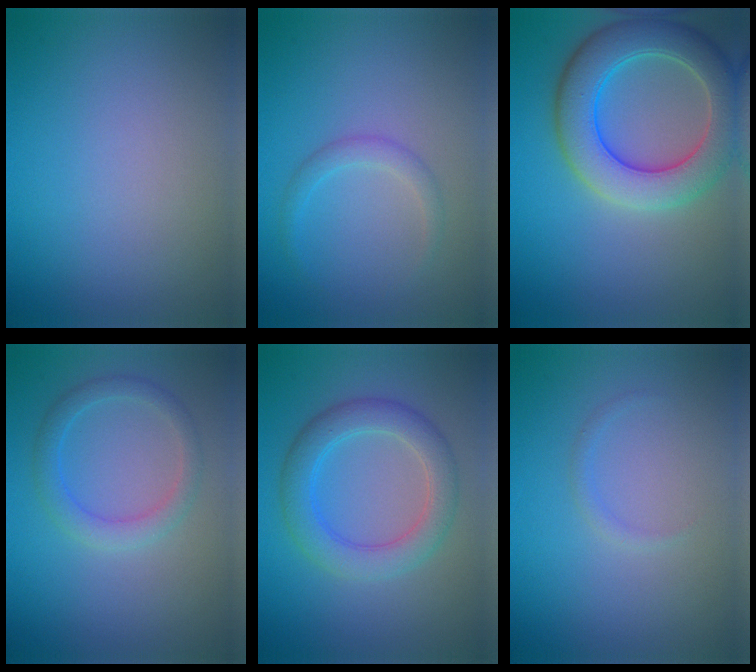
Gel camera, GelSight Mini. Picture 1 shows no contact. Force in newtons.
{"total": 1.5, "press": 1.5, "slide": 0.0}
{"total": 7.8, "press": 7.8, "slide": 0.5}
{"total": 2.3, "press": 2.3, "slide": 0.1}
{"total": 4.4, "press": 4.4, "slide": 0.1}
{"total": 0.7, "press": 0.7, "slide": 0.1}